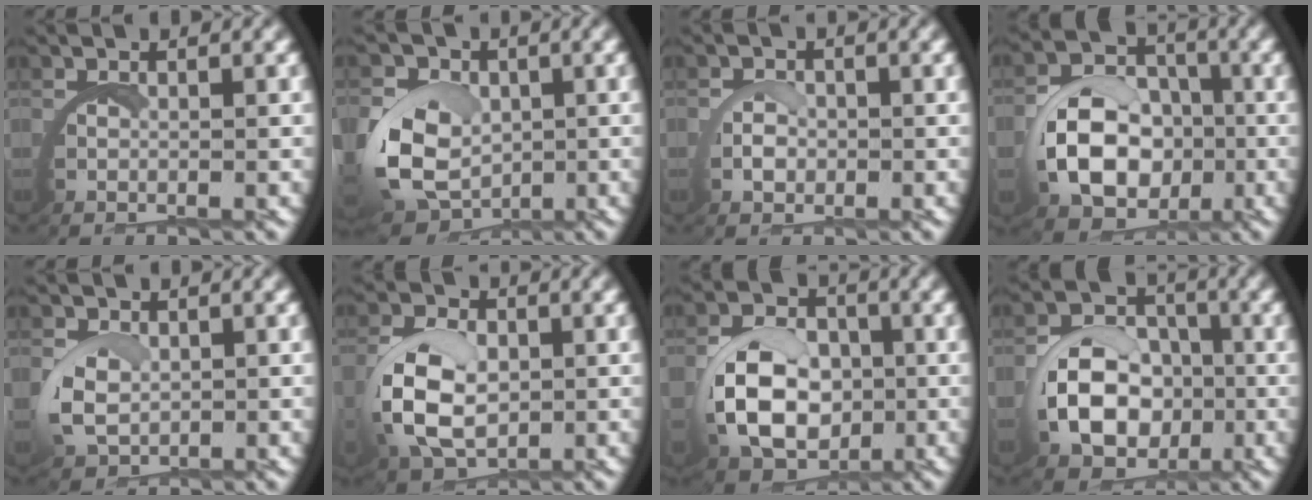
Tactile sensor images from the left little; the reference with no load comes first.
{"total": 7.0, "force": [-0.4, 5.6, 4.1], "torque": [-0.119, -0.038, 0.006]}
{"total": 0.8, "force": [0.3, 0.5, 0.5], "torque": [-0.019, -0.004, 0.003]}
{"total": 7.7, "force": [-1.0, 5.9, 4.8], "torque": [-0.086, -0.007, -0.021]}
{"total": 2.8, "force": [0.4, 2.0, 1.9], "torque": [-0.061, -0.011, 0.016]}
{"total": 6.2, "force": [0.3, 4.1, 4.6], "torque": [-0.120, -0.009, 0.014]}
{"total": 7.8, "force": [-0.5, 5.6, 5.4], "torque": [-0.113, -0.013, -0.006]}
{"total": 6.9, "force": [-0.9, 5.3, 4.3], "torque": [-0.072, -0.004, -0.021]}